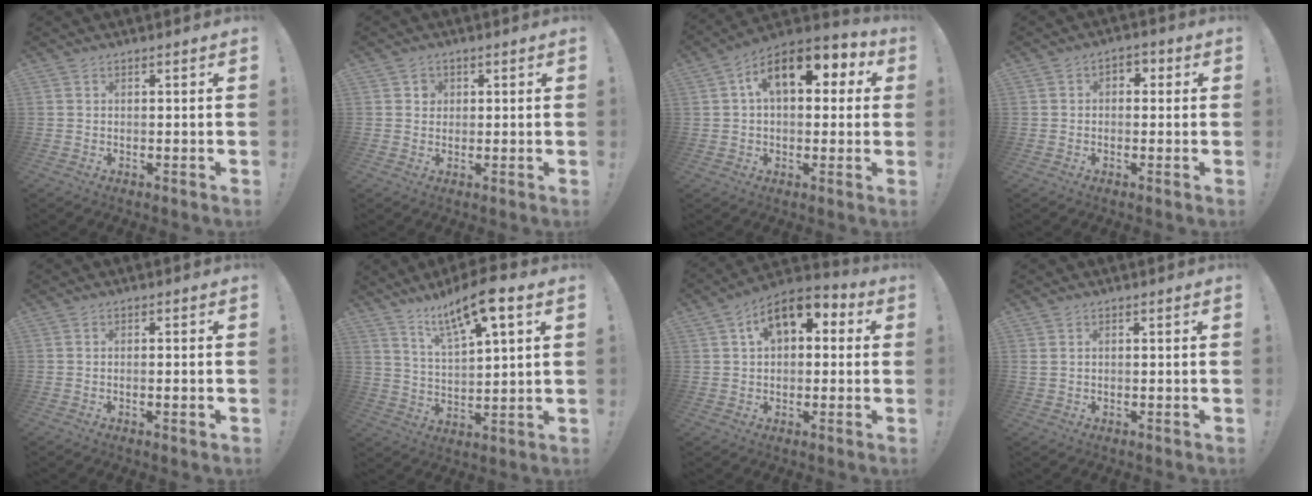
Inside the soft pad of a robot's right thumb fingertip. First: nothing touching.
{"total": 2.4, "force": [0.7, 2.2, 0.5], "torque": [-0.003, -0.002, 0.010]}
{"total": 14.5, "force": [5.0, 7.8, 11.1], "torque": [-0.172, -0.004, 0.084]}
{"total": 3.1, "force": [-1.0, 2.4, 1.7], "torque": [-0.020, 0.008, -0.020]}
{"total": 1.4, "force": [-0.4, -0.1, 1.4], "torque": [-0.023, 0.000, -0.007]}
{"total": 12.5, "force": [8.2, 2.9, 9.0], "torque": [-0.150, -0.040, 0.134]}
{"total": 11.0, "force": [4.4, 6.5, 7.6], "torque": [-0.118, -0.005, 0.082]}
{"total": 1.0, "force": [0.5, 0.5, 0.7], "torque": [-0.016, 0.002, 0.010]}